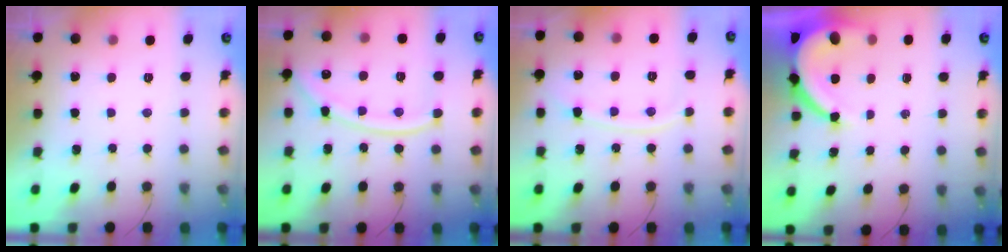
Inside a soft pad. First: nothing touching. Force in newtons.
{"total": 13.1, "press": 13.0, "slide": 1.4}
{"total": 9.9, "press": 9.8, "slide": 1.3}
{"total": 8.0, "press": 7.9, "slide": 1.0}